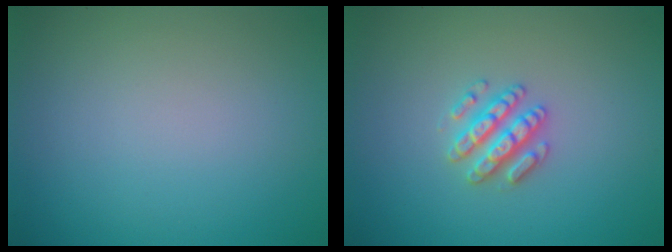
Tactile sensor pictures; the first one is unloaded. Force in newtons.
{"total": 2.6, "press": 2.5, "slide": 0.4}